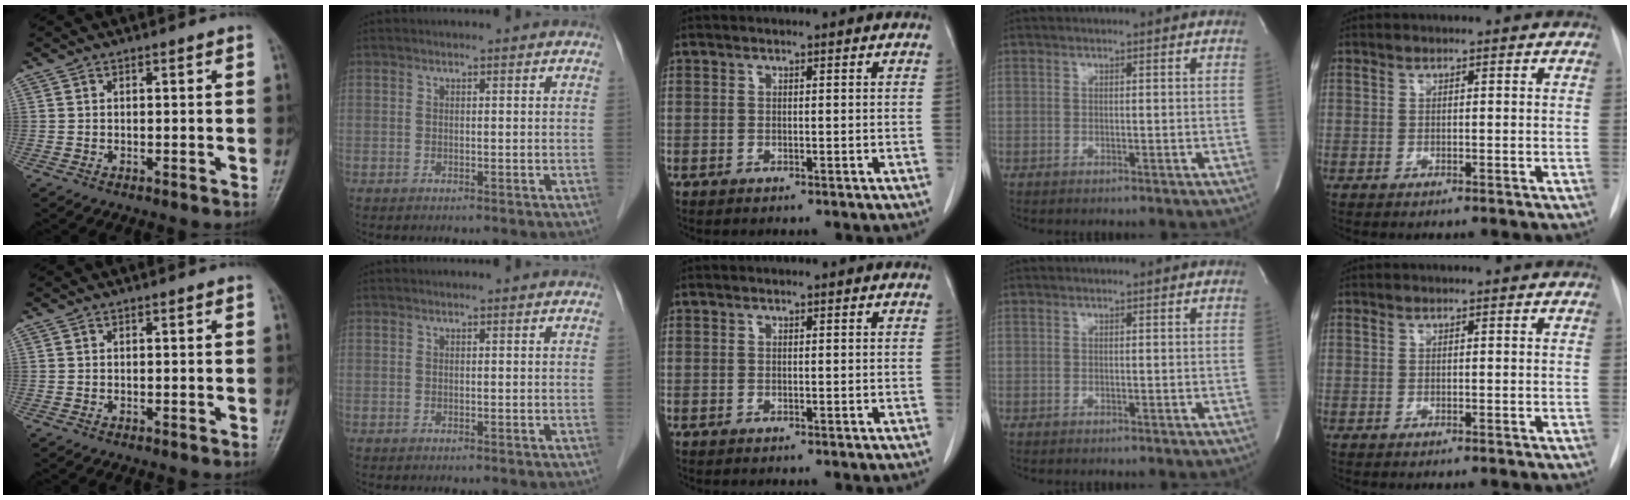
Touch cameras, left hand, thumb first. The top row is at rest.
{}